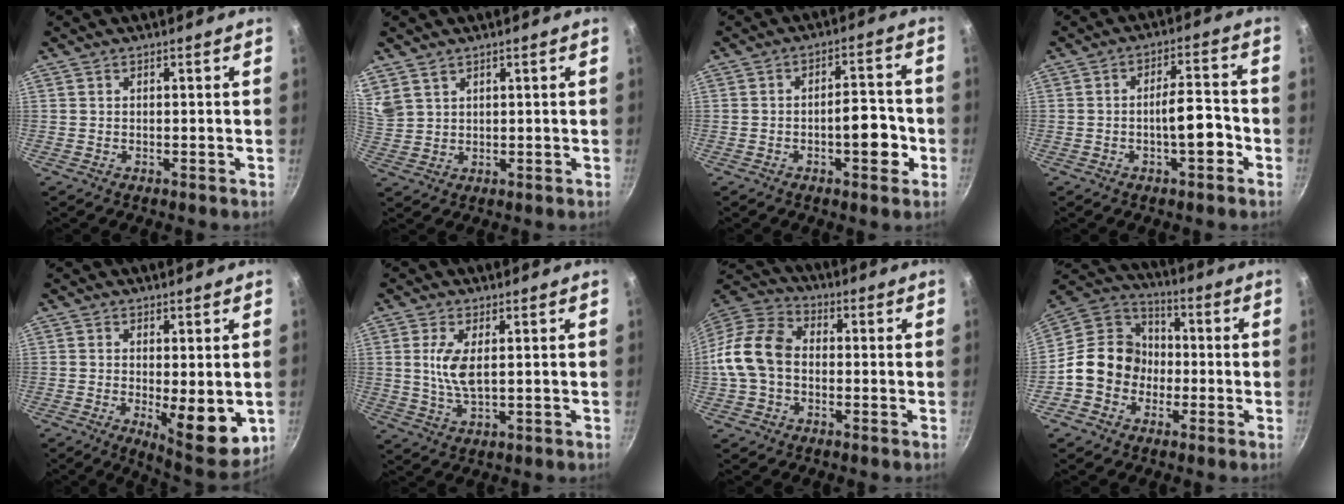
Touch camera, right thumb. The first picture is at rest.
{"total": 5.7, "force": [4.1, 3.2, 2.3], "torque": [-0.035, -0.002, 0.092]}
{"total": 7.9, "force": [-2.5, 3.3, 6.7], "torque": [-0.065, 0.027, -0.036]}
{"total": 7.2, "force": [-2.5, 2.4, 6.3], "torque": [-0.077, 0.033, -0.041]}
{"total": 10.4, "force": [-1.2, 3.7, 9.6], "torque": [-0.112, -0.017, -0.005]}
{"total": 6.0, "force": [1.2, 2.3, 5.4], "torque": [-0.109, -0.006, 0.026]}
{"total": 12.9, "force": [-0.9, 9.4, 8.7], "torque": [-0.146, 0.034, -0.036]}
{"total": 13.9, "force": [-2.9, 12.0, 6.4], "torque": [-0.066, 0.046, -0.070]}